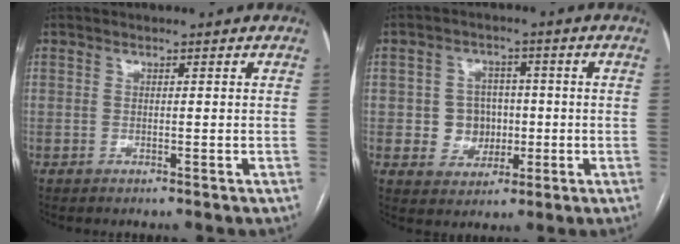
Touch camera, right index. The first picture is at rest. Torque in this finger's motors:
{"motor_torque": [0.29, -0.03, 0.16, 0.00]}